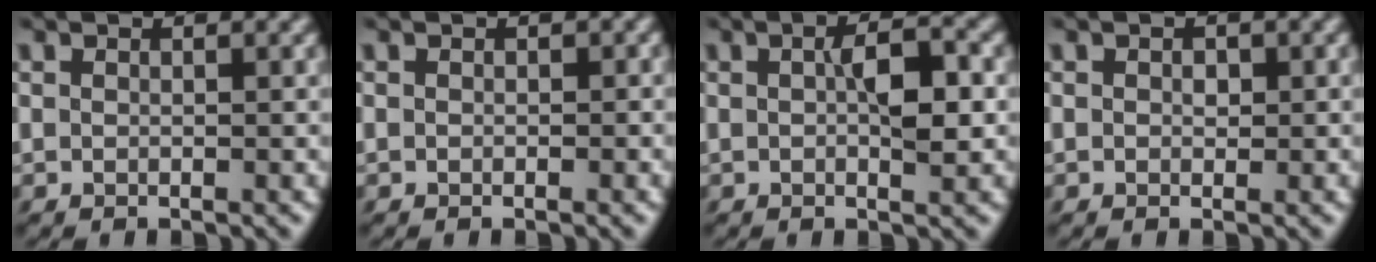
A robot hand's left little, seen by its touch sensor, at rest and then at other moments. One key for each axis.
{"total": 1.5, "fx": -0.3, "fy": 1.3, "fz": 0.7, "tx": -0.015, "ty": 0.001, "tz": 0.000}
{"total": 4.3, "fx": 0.2, "fy": 2.0, "fz": 3.8, "tx": -0.070, "ty": 0.003, "tz": 0.002}
{"total": 1.6, "fx": 0.1, "fy": 1.3, "fz": 0.9, "tx": -0.022, "ty": 0.006, "tz": -0.001}